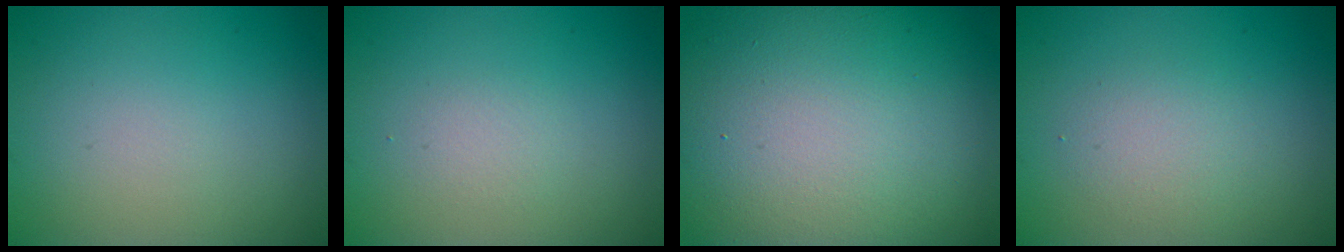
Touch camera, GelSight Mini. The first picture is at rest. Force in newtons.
{"total": 1.0, "press": 1.0, "slide": 0.1}
{"total": 18.0, "press": 18.0, "slide": 1.2}
{"total": 2.1, "press": 2.1, "slide": 0.1}